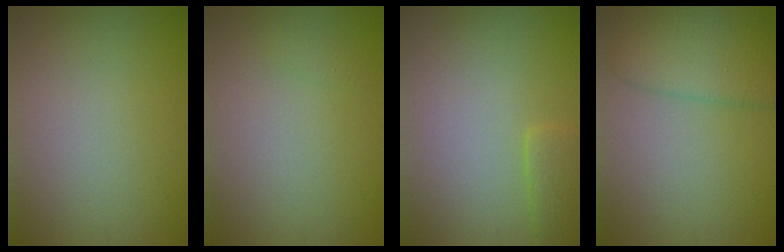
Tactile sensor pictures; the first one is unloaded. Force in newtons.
{"total": 0.5, "press": 0.5, "slide": 0.0}
{"total": 1.7, "press": 1.7, "slide": 0.2}
{"total": 4.3, "press": 4.3, "slide": 0.2}